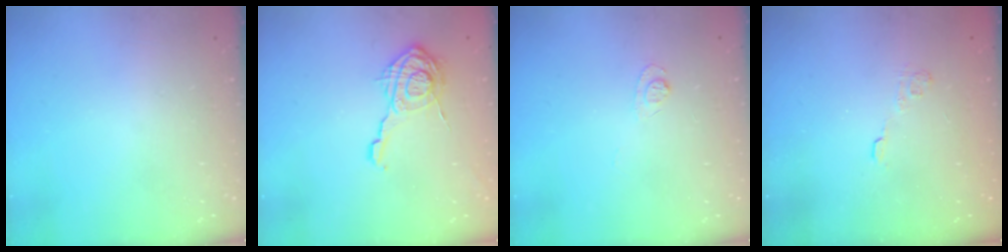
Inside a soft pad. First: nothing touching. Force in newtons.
{"total": 14.5, "press": 14.5, "slide": 0.4}
{"total": 5.0, "press": 4.9, "slide": 0.5}
{"total": 2.9, "press": 2.5, "slide": 1.4}